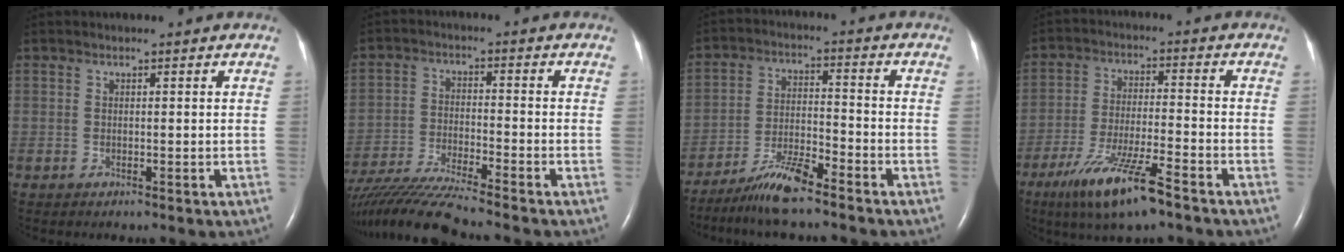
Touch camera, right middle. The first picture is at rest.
{"total": 12.0, "force": [-10.8, -1.6, 5.1], "torque": [-0.090, -0.027, -0.191]}
{"total": 7.9, "force": [-6.7, 0.2, 4.2], "torque": [-0.083, -0.018, -0.122]}
{"total": 11.4, "force": [-7.4, 1.0, 8.6], "torque": [-0.172, -0.028, -0.131]}